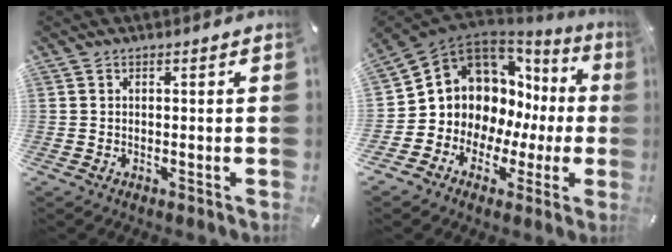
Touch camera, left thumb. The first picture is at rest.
{"total": 9.9, "force": [3.3, 8.9, 2.8], "torque": [-0.053, -0.059, 0.073]}